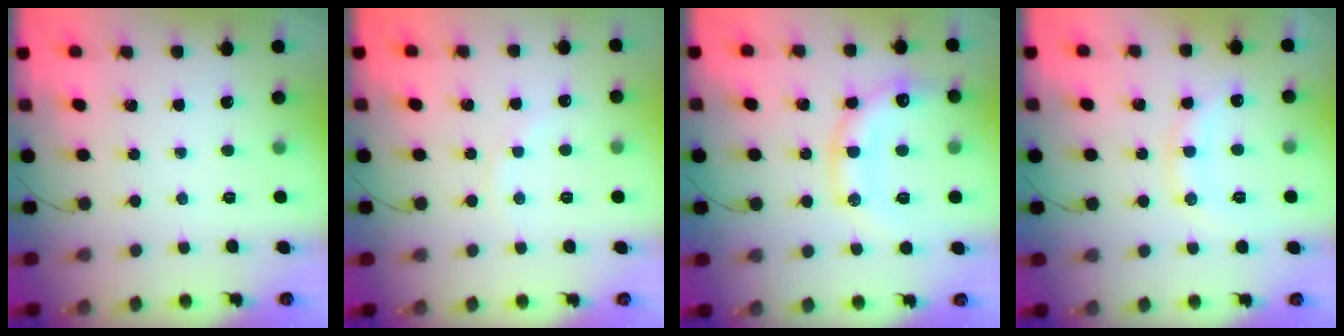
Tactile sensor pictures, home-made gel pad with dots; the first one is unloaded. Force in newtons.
{"total": 4.0, "press": 3.8, "slide": 1.4}
{"total": 14.7, "press": 14.6, "slide": 1.5}
{"total": 12.2, "press": 12.1, "slide": 0.7}